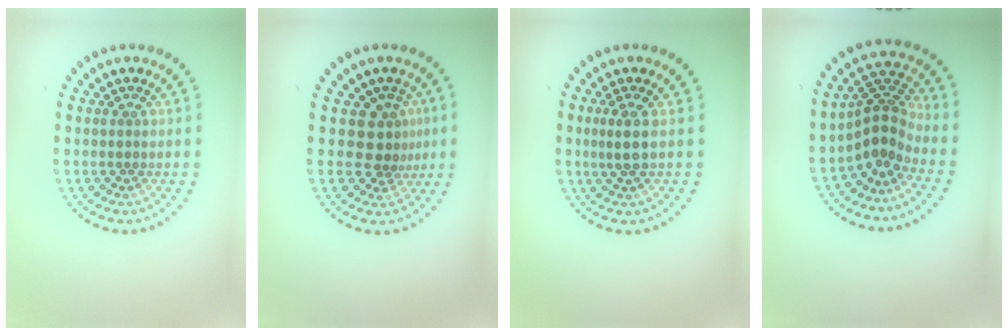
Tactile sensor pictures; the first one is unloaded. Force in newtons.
{"total": 2.7, "press": 2.1, "slide": 1.7}
{"total": 1.7, "press": 1.4, "slide": 1.0}
{"total": 3.5, "press": 2.4, "slide": 2.5}